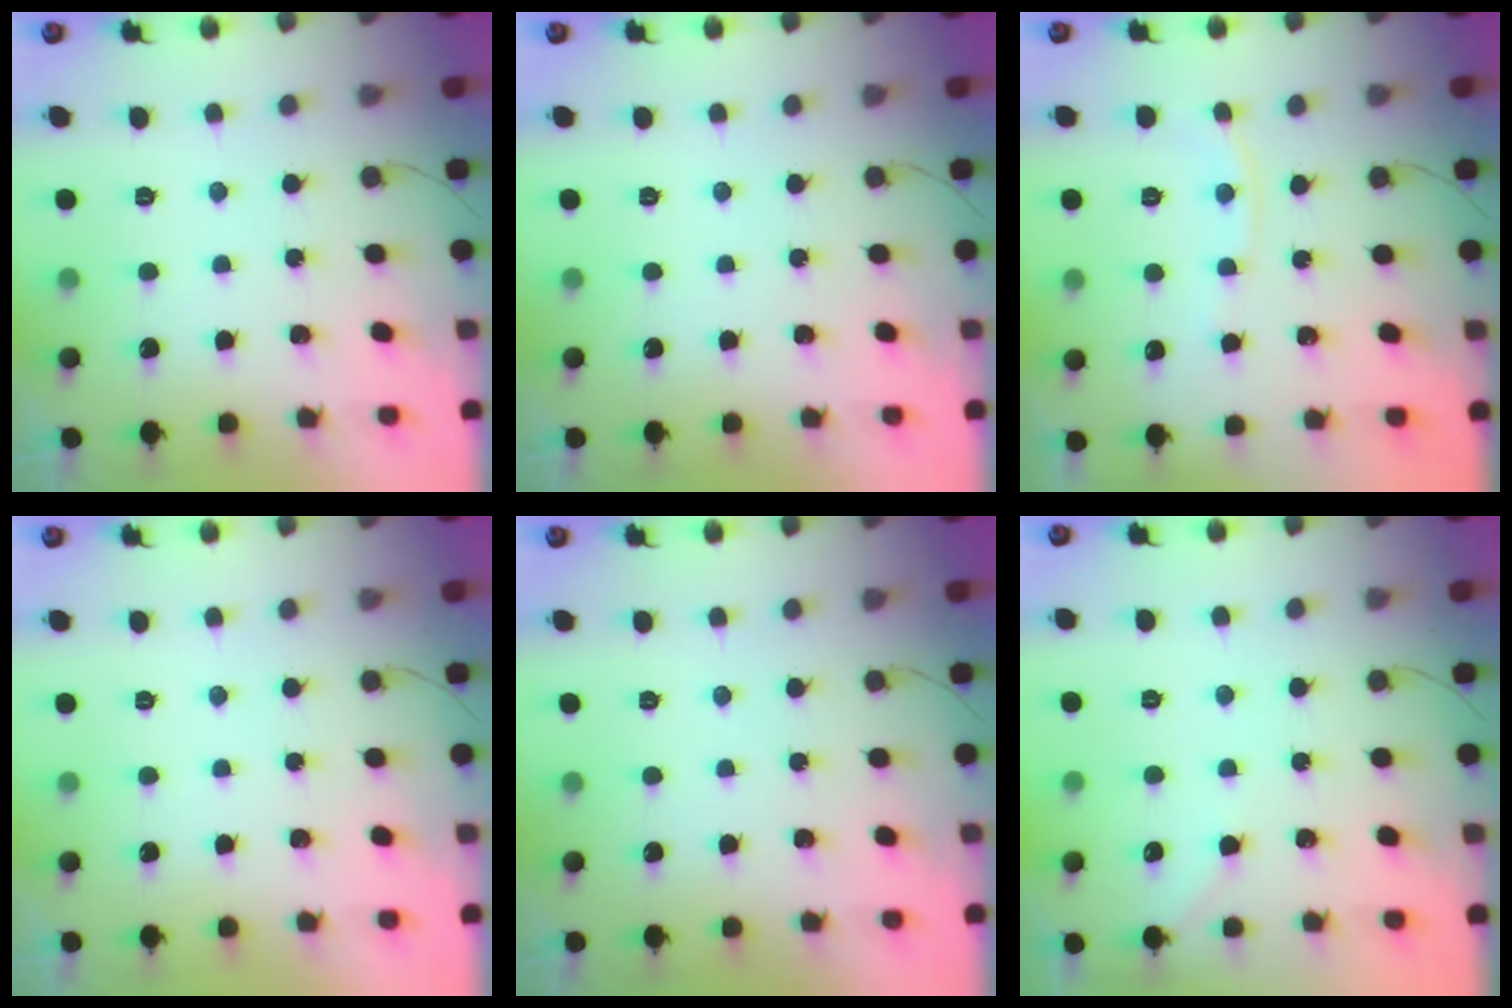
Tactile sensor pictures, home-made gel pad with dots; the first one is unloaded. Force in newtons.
{"total": 0.0}
{"total": 5.6, "press": 5.6, "slide": 0.8}
{"total": 0.0}
{"total": 0.0}
{"total": 2.2, "press": 2.1, "slide": 0.3}